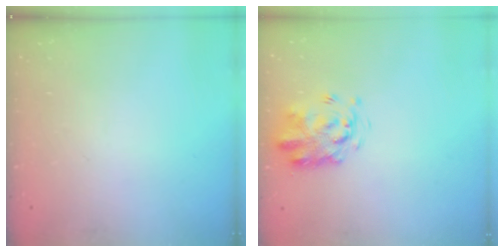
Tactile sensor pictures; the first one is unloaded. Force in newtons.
{"total": 3.4, "press": 3.3, "slide": 0.8}